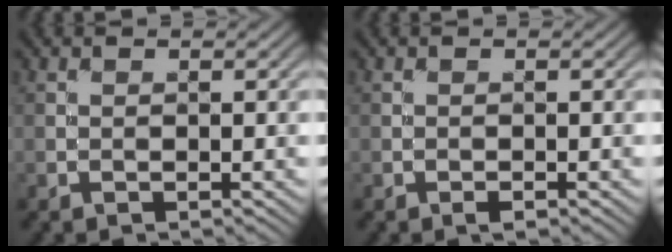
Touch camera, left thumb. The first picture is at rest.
{"total": 0.6, "force": [-0.4, 0.2, 0.4], "torque": [-0.006, 0.001, -0.009]}